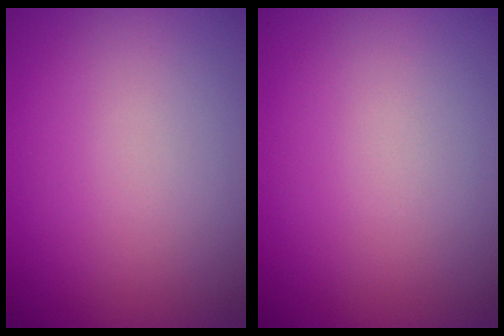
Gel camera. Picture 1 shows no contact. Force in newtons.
{"total": 0.0}